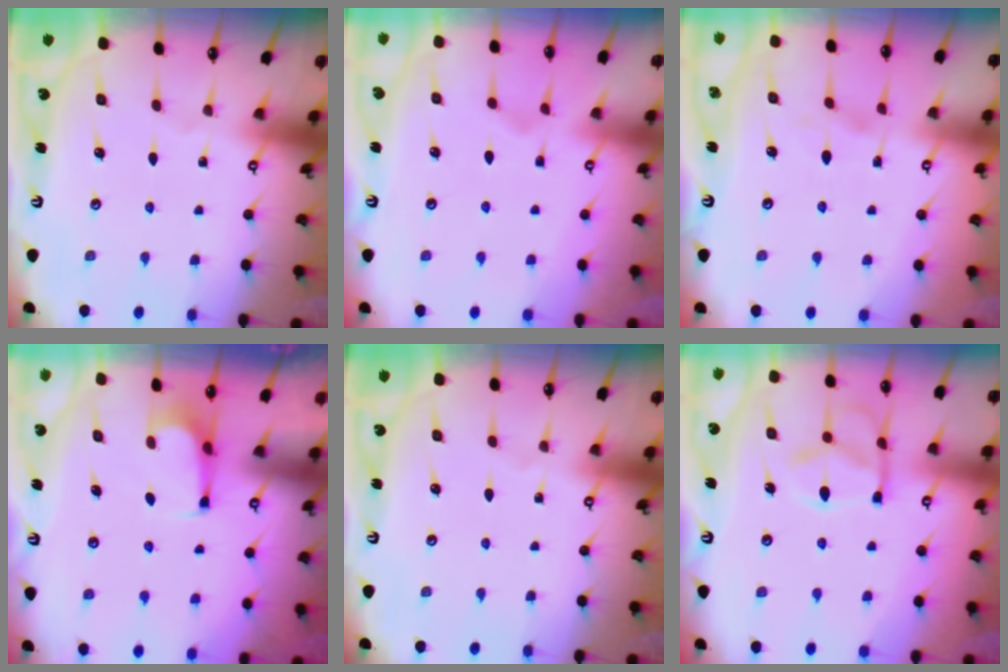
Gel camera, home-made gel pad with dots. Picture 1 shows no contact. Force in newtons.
{"total": 1.3, "press": 0.7, "slide": 1.1}
{"total": 2.9, "press": 2.7, "slide": 1.0}
{"total": 0.7, "press": 0.7, "slide": 0.3}
{"total": 0.0}
{"total": 12.6, "press": 12.5, "slide": 1.3}